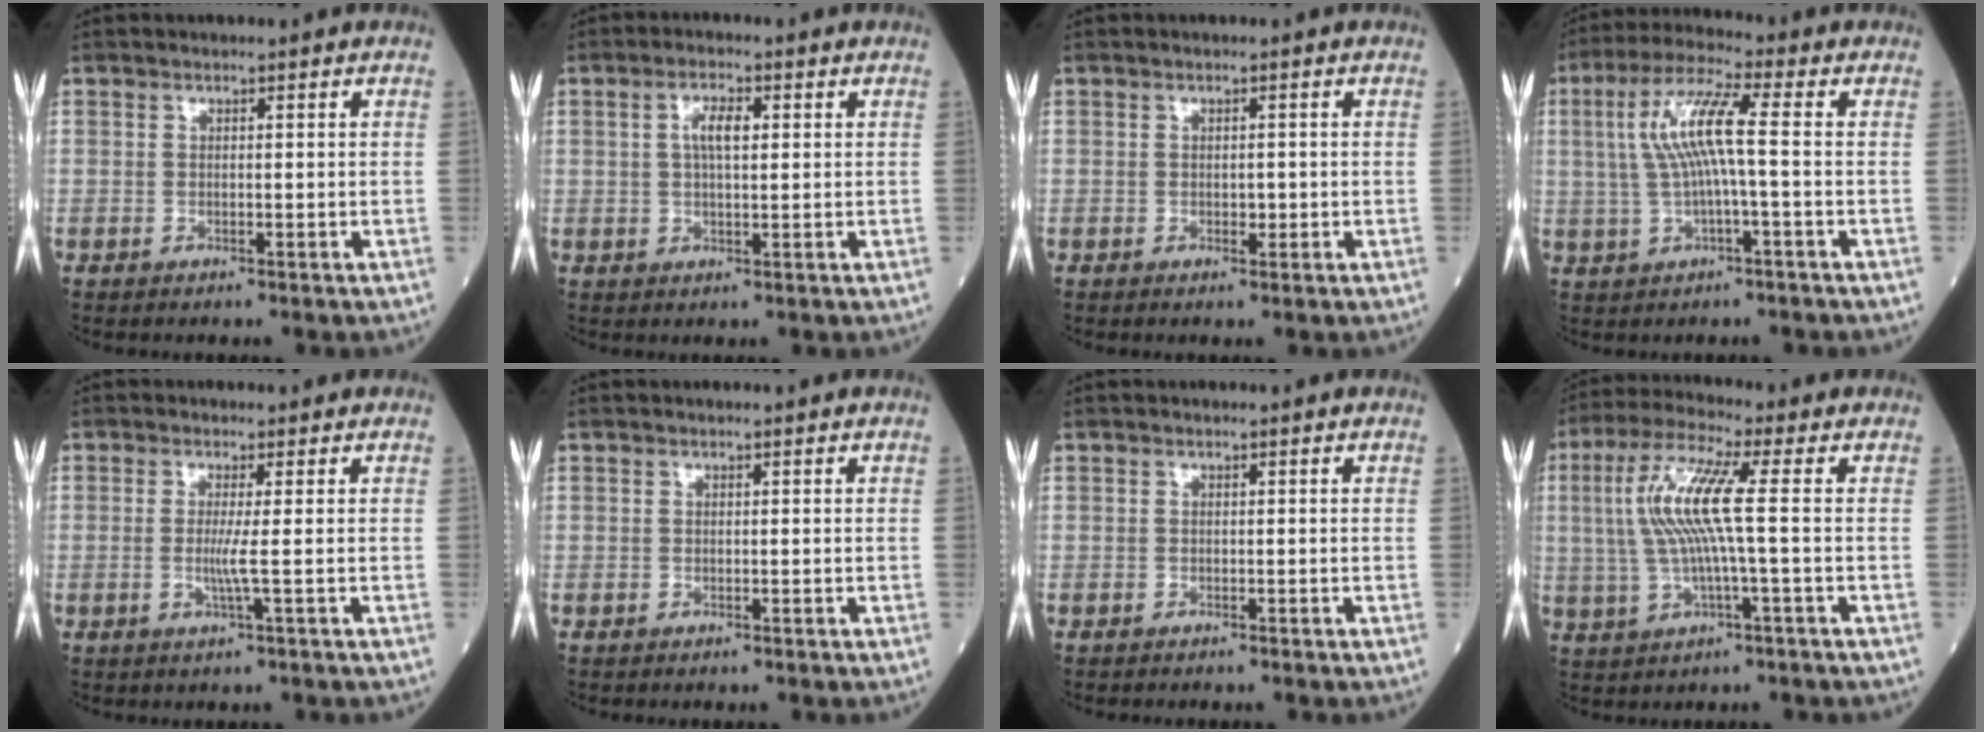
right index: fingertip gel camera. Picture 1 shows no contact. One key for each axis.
{"total": 3.9, "fx": 1.1, "fy": 1.2, "fz": 3.6, "tx": -0.071, "ty": 0.009, "tz": 0.021}
{"total": 1.2, "fx": -0.1, "fy": 0.6, "fz": 1.0, "tx": -0.015, "ty": 0.000, "tz": 0.002}
{"total": 8.7, "fx": 0.7, "fy": 0.6, "fz": 8.7, "tx": -0.179, "ty": 0.023, "tz": 0.014}
{"total": 2.5, "fx": -0.2, "fy": -0.7, "fz": 2.4, "tx": -0.051, "ty": -0.003, "tz": -0.005}
{"total": 0.0}
{"total": 0.0}
{"total": 9.9, "fx": 0.9, "fy": 0.3, "fz": 9.9, "tx": -0.216, "ty": 0.017, "tz": 0.017}